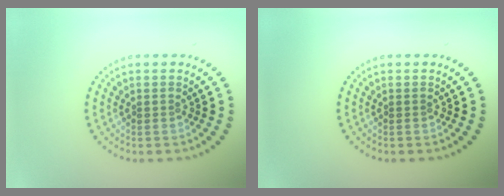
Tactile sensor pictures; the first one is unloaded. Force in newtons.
{"total": 0.0}